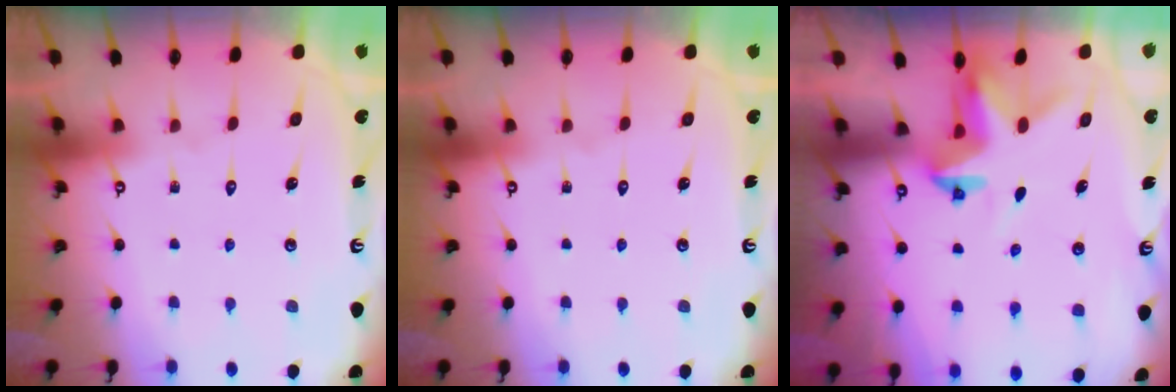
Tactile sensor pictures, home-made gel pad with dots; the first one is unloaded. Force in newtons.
{"total": 0.0}
{"total": 3.7, "press": 3.7, "slide": 0.2}